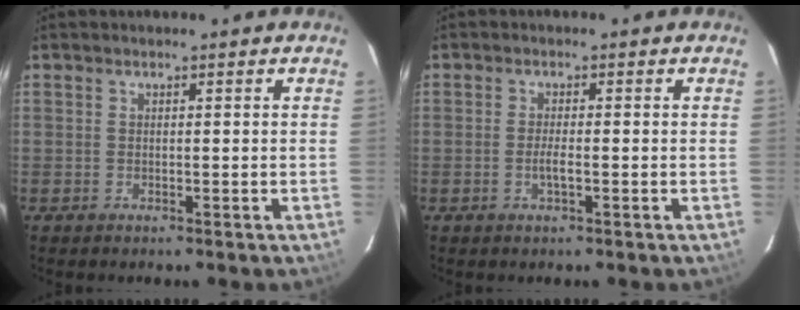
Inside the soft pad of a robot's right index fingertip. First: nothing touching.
{"total": 2.0, "force": [-0.7, 0.2, 1.8], "torque": [-0.036, -0.003, -0.014]}